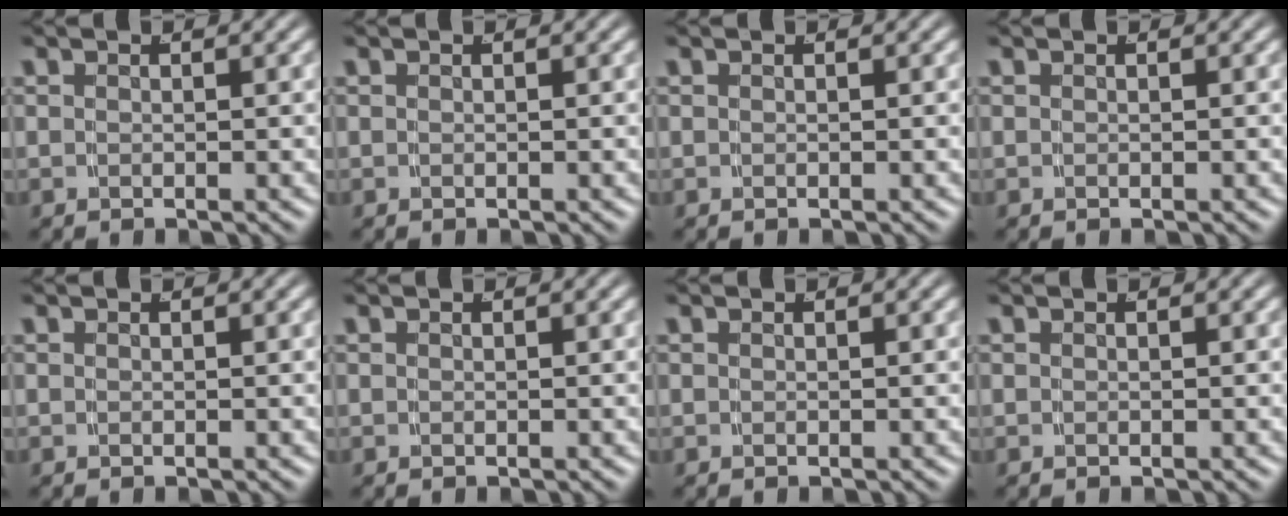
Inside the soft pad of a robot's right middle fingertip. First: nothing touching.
{"total": 0.0}
{"total": 0.0}
{"total": 0.0}
{"total": 0.0}
{"total": 0.0}
{"total": 0.0}
{"total": 0.0}